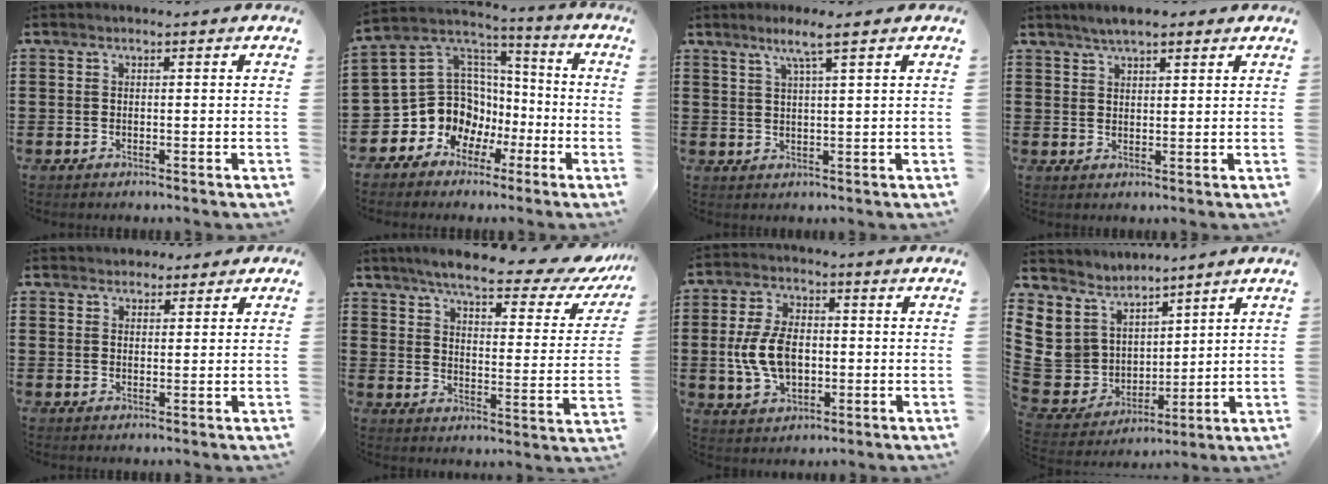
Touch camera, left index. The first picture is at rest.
{"total": 11.3, "force": [-3.4, 10.3, 3.2], "torque": [-0.101, -0.011, -0.055]}
{"total": 3.9, "force": [2.4, -0.2, 3.1], "torque": [-0.067, 0.001, 0.039]}
{"total": 3.7, "force": [2.9, 1.2, 2.0], "torque": [-0.045, 0.005, 0.052]}
{"total": 2.4, "force": [2.0, 1.4, 0.0], "torque": [-0.009, 0.009, 0.038]}
{"total": 8.3, "force": [6.9, 1.0, 4.4], "torque": [-0.100, -0.041, 0.115]}
{"total": 8.5, "force": [-0.5, 5.1, 6.8], "torque": [-0.159, 0.005, -0.015]}
{"total": 9.3, "force": [3.9, 8.4, 1.0], "torque": [-0.088, -0.030, 0.084]}